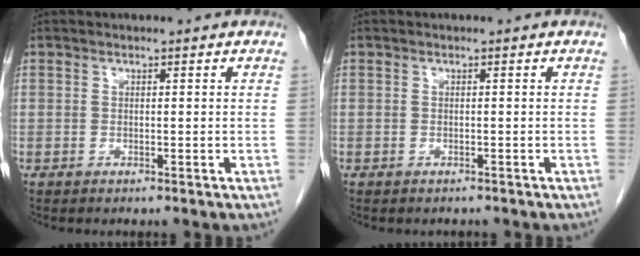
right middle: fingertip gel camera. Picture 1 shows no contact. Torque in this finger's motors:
{"motor_torque": [0.06, 0.06, 0.00, 0.00]}